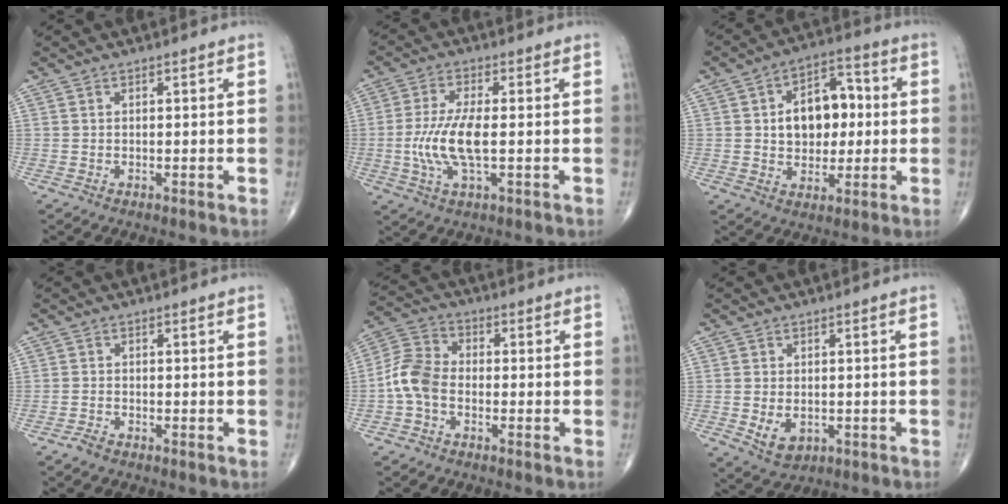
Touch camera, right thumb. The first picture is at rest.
{"total": 9.1, "force": [-0.9, 2.9, 8.5], "torque": [-0.194, -0.001, -0.018]}
{"total": 12.2, "force": [1.0, 8.3, 8.9], "torque": [-0.096, 0.021, 0.015]}
{"total": 1.4, "force": [-1.3, 0.4, 0.5], "torque": [-0.017, 0.003, -0.026]}
{"total": 7.4, "force": [-1.9, 5.0, 5.1], "torque": [-0.097, 0.024, -0.053]}
{"total": 5.0, "force": [-1.1, 3.4, 3.5], "torque": [-0.049, -0.004, -0.006]}